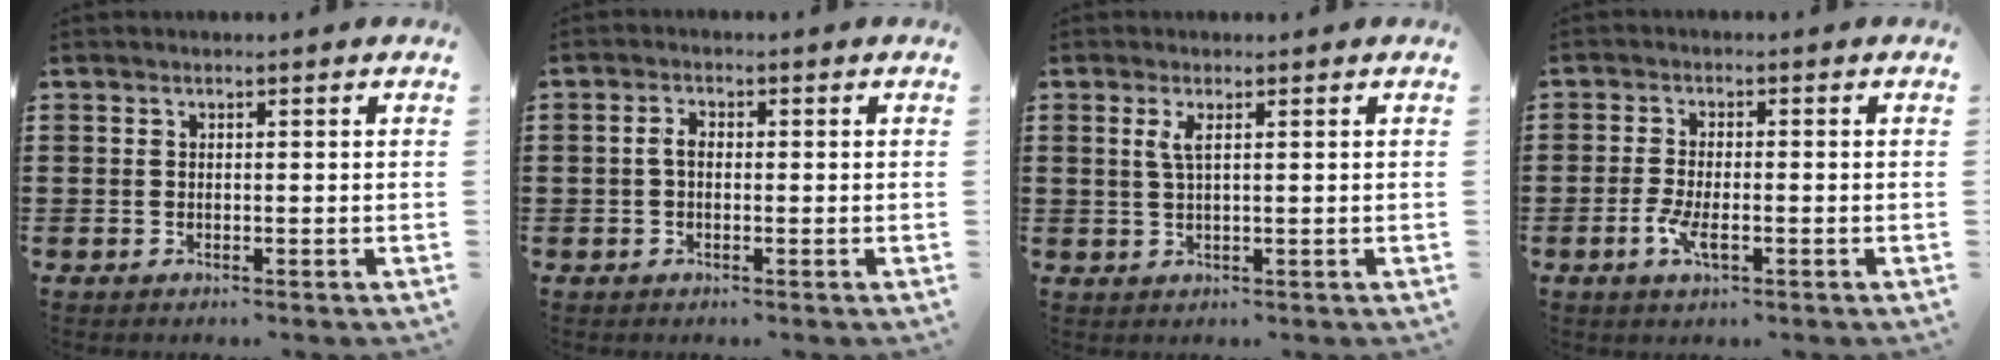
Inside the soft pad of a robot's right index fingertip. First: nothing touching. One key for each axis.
{"total": 2.1, "fx": -0.1, "fy": 1.2, "fz": 1.8, "tx": -0.043, "ty": 0.002, "tz": -0.006}
{"total": 2.1, "fx": 0.7, "fy": 0.3, "fz": 2.0, "tx": -0.042, "ty": 0.002, "tz": 0.011}
{"total": 3.7, "fx": -1.5, "fy": 1.2, "fz": 3.1, "tx": -0.074, "ty": -0.005, "tz": -0.033}